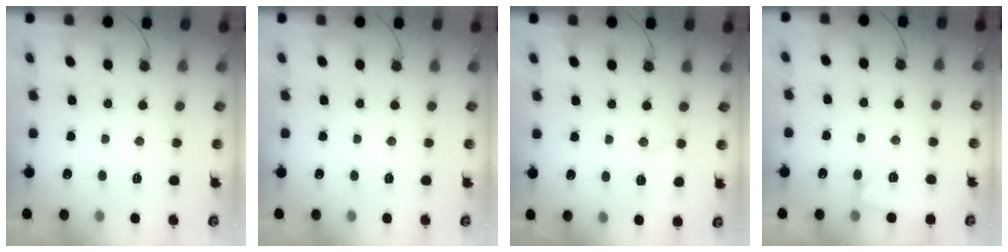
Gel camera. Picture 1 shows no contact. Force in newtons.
{"total": 0.0}
{"total": 7.9, "press": 7.7, "slide": 1.4}
{"total": 4.8, "press": 4.3, "slide": 2.1}